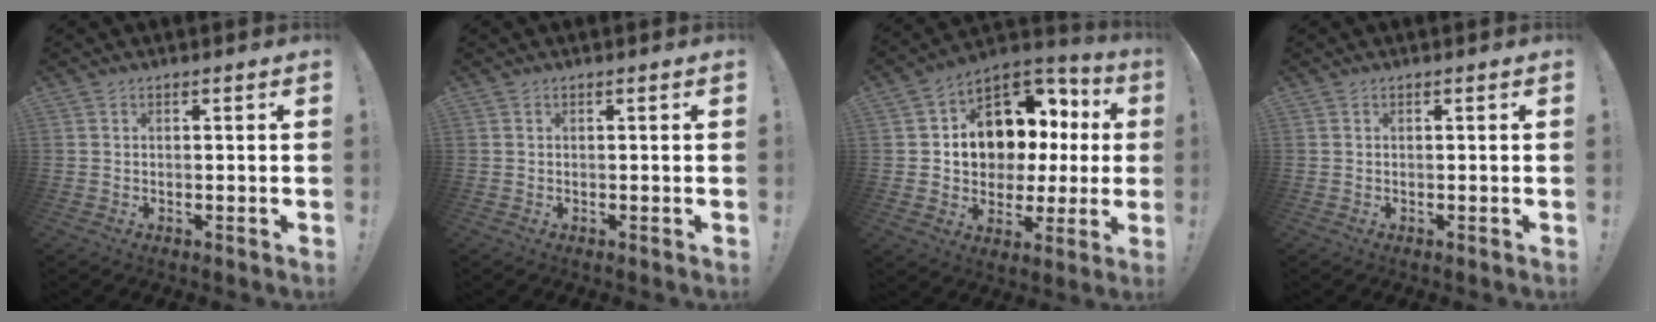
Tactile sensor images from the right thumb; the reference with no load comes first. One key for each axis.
{"total": 0.0}
{"total": 12.4, "fx": 3.9, "fy": 10.0, "fz": 6.3, "tx": -0.088, "ty": -0.038, "tz": 0.085}
{"total": 0.0}